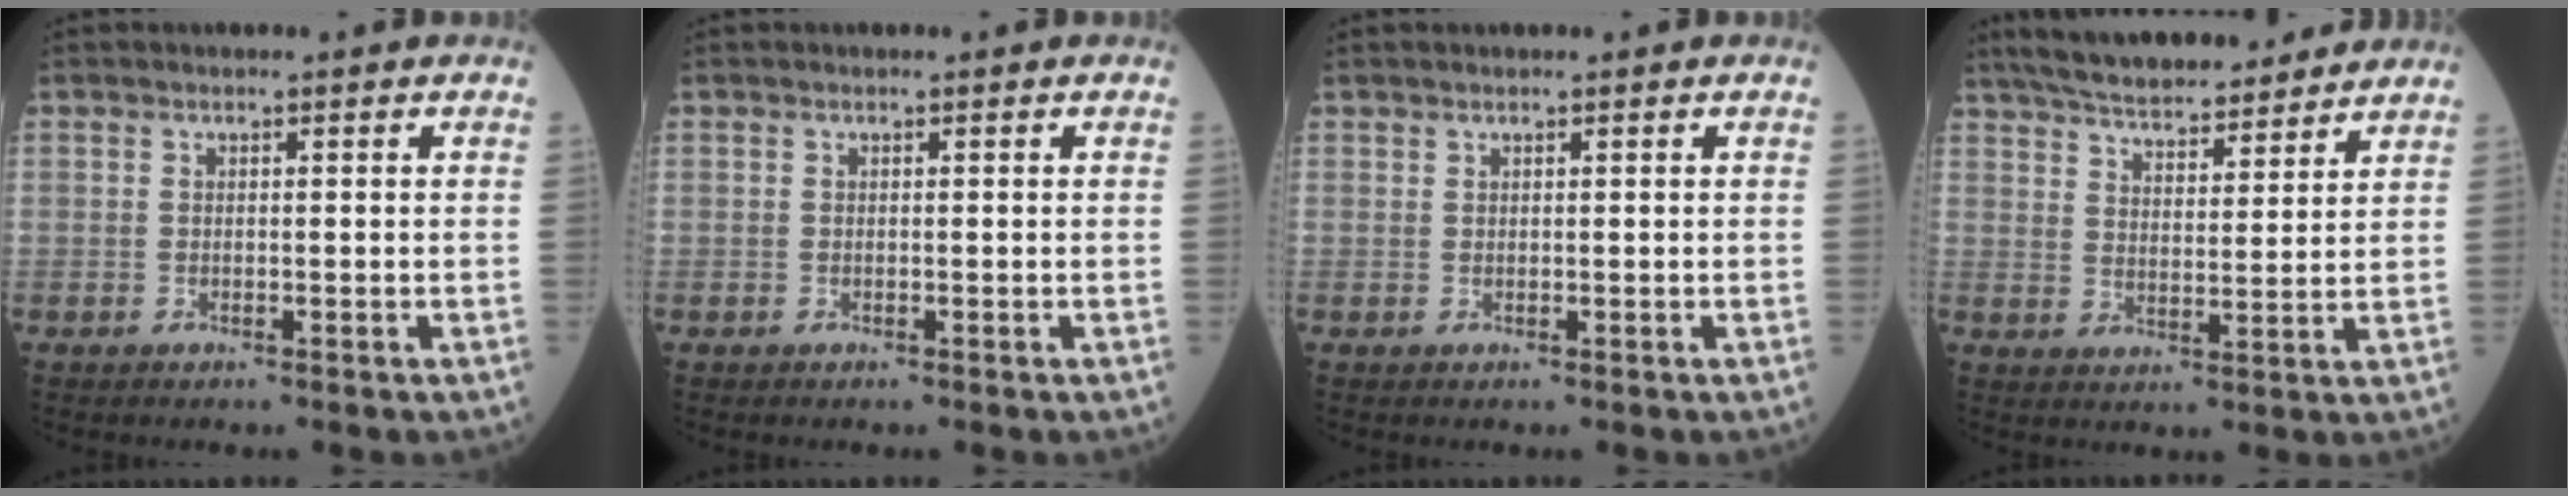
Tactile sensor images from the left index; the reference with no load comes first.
{"total": 0.0}
{"total": 0.0}
{"total": 16.7, "force": [14.8, 3.2, 7.0], "torque": [-0.115, 0.028, 0.227]}